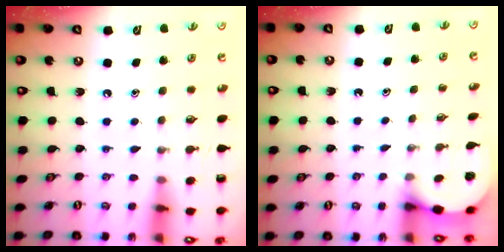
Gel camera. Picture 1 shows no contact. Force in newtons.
{"total": 2.6, "press": 2.6, "slide": 0.2}